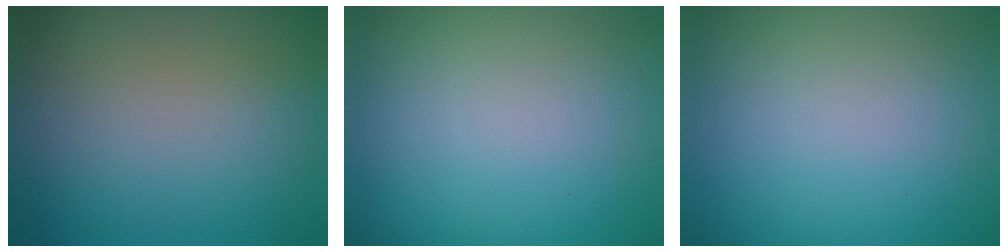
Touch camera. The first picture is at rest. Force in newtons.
{"total": 0.0}
{"total": 0.0}